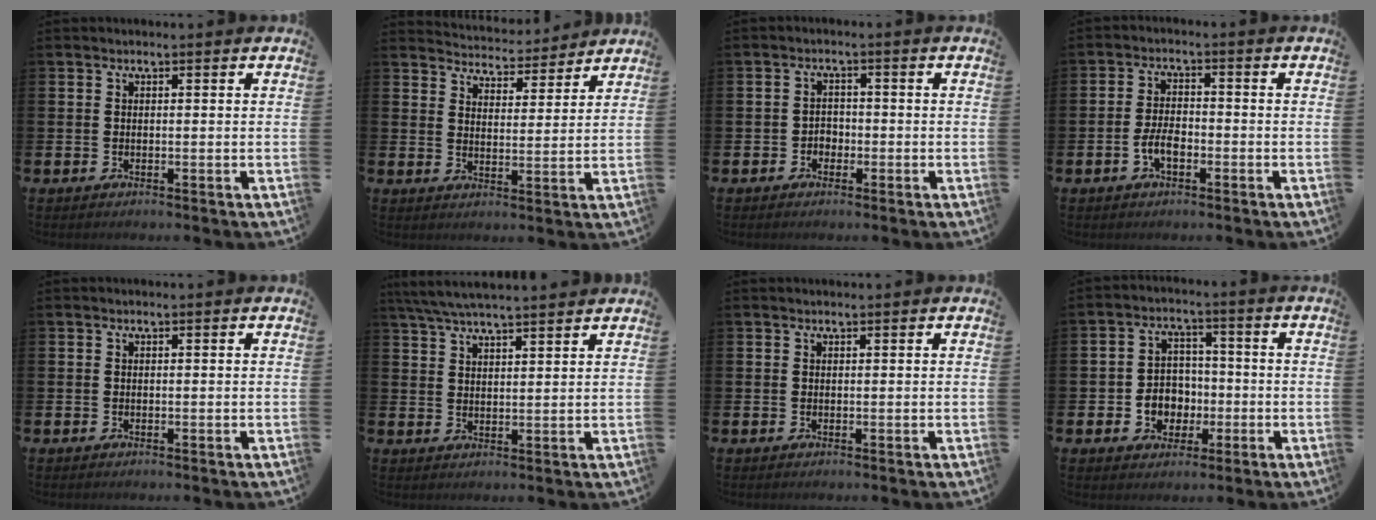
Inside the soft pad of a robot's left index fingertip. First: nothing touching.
{"total": 4.7, "force": [4.7, 0.8, -0.2], "torque": [-0.009, -0.039, 0.080]}
{"total": 2.2, "force": [-1.3, 1.7, 0.5], "torque": [-0.018, 0.007, -0.029]}
{"total": 3.5, "force": [-1.3, 1.8, 2.8], "torque": [-0.052, 0.001, -0.027]}
{"total": 0.0}
{"total": 5.5, "force": [5.2, 0.4, 1.8], "torque": [-0.052, -0.016, 0.095]}
{"total": 0.0}
{"total": 4.7, "force": [-0.9, 4.4, 1.5], "torque": [-0.028, 0.003, -0.024]}